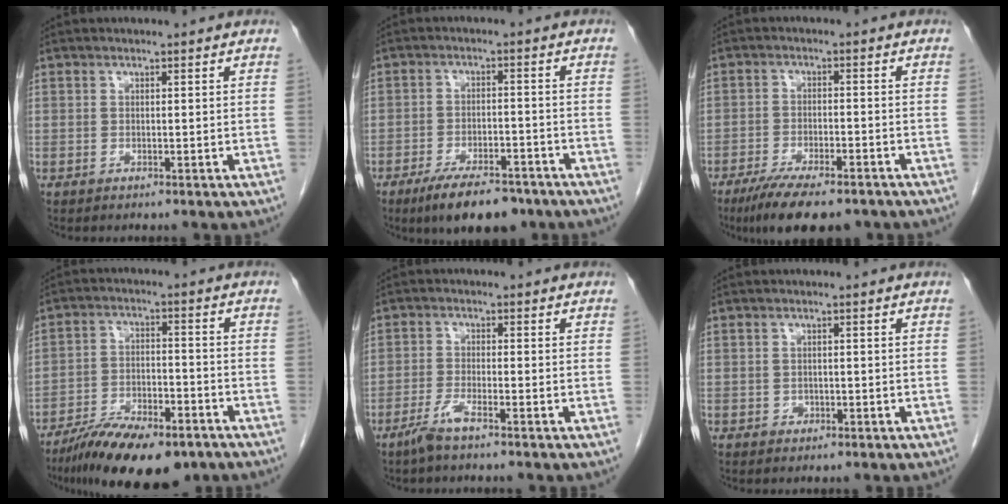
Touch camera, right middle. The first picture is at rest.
{"total": 9.8, "force": [-7.3, 3.3, 5.7], "torque": [-0.088, -0.006, -0.115]}
{"total": 10.9, "force": [-8.2, 2.9, 6.5], "torque": [-0.099, -0.015, -0.128]}
{"total": 14.6, "force": [-10.7, 4.6, 8.7], "torque": [-0.148, -0.009, -0.178]}
{"total": 3.3, "force": [-2.4, -0.1, 2.2], "torque": [-0.051, -0.005, -0.052]}
{"total": 0.9, "force": [-0.3, 0.7, 0.3], "torque": [-0.003, 0.003, -0.005]}